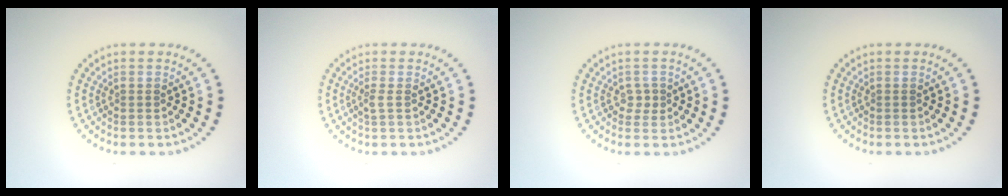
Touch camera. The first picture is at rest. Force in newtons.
{"total": 0.9, "press": 0.6, "slide": 0.6}
{"total": 1.0, "press": 0.9, "slide": 0.5}
{"total": 0.0}